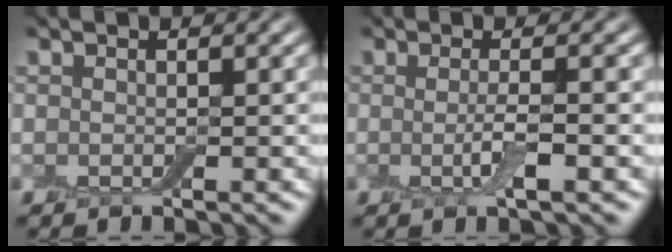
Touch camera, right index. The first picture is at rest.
{"total": 2.9, "force": [-0.2, 0.5, 2.8], "torque": [-0.055, -0.009, -0.007]}